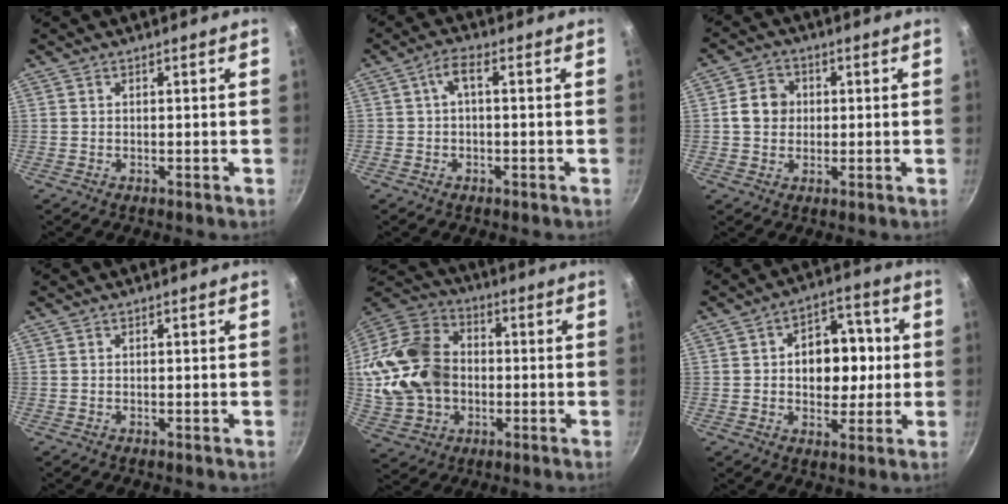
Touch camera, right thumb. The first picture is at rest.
{"total": 3.3, "force": [-0.2, 1.4, 2.9], "torque": [-0.066, 0.016, -0.005]}
{"total": 6.1, "force": [0.5, 5.3, 2.9], "torque": [-0.026, 0.008, -0.003]}
{"total": 0.0}
{"total": 19.9, "force": [-0.6, 15.3, 12.7], "torque": [-0.236, 0.033, -0.007]}
{"total": 12.4, "force": [0.7, 8.9, 8.6], "torque": [-0.073, 0.016, 0.003]}